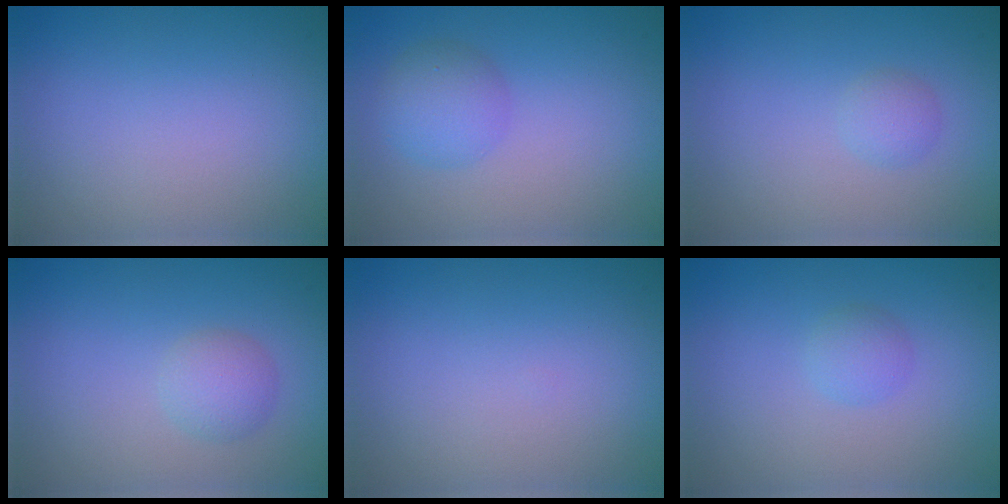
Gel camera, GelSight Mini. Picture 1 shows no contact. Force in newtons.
{"total": 2.8, "press": 2.8, "slide": 0.0}
{"total": 1.2, "press": 1.2, "slide": 0.0}
{"total": 2.0, "press": 2.0, "slide": 0.1}
{"total": 0.0}
{"total": 1.4, "press": 1.4, "slide": 0.0}